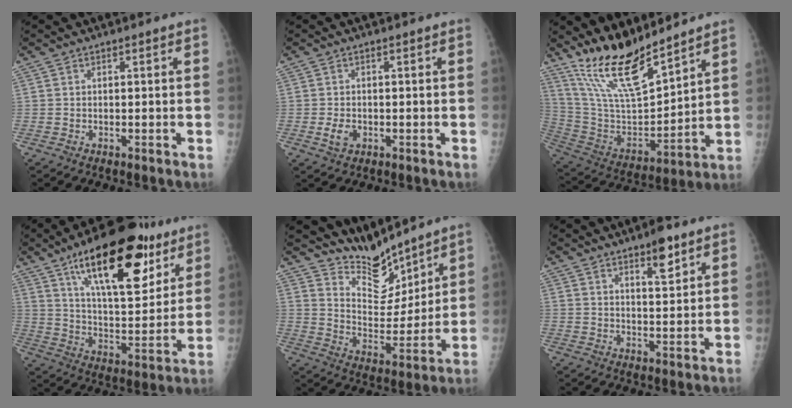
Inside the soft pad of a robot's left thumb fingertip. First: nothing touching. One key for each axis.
{"total": 2.8, "fx": -0.7, "fy": 2.0, "fz": 1.8, "tx": -0.030, "ty": 0.001, "tz": -0.010}
{"total": 16.9, "fx": 13.6, "fy": 3.9, "fz": 9.2, "tx": -0.149, "ty": -0.077, "tz": 0.271}
{"total": 25.3, "fx": 14.1, "fy": 10.0, "fz": 18.4, "tx": -0.247, "ty": -0.045, "tz": 0.229}
{"total": 10.5, "fx": 9.7, "fy": 3.4, "fz": 2.3, "tx": -0.007, "ty": -0.080, "tz": 0.186}
{"total": 5.9, "fx": 3.7, "fy": 1.7, "fz": 4.3, "tx": -0.053, "ty": -0.023, "tz": 0.055}